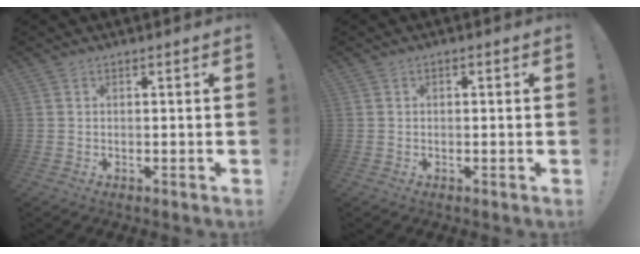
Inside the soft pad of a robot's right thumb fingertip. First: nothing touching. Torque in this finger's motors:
{"motor_torque": [-0.17, 0.06, -0.02, 0.04, 0.11]}